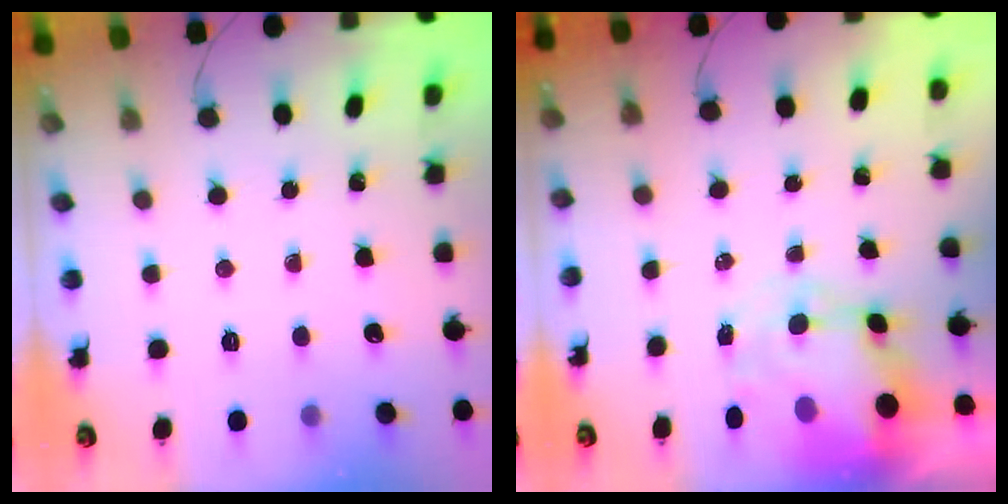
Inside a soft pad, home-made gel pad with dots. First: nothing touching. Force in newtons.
{"total": 9.2, "press": 9.0, "slide": 2.1}